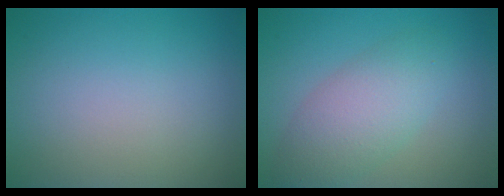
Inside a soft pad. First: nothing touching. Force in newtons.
{"total": 4.6, "press": 4.6, "slide": 0.2}